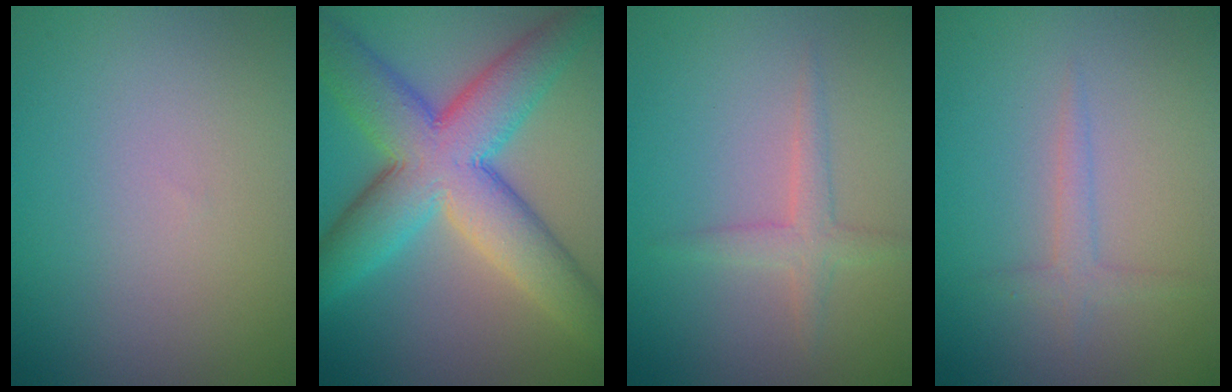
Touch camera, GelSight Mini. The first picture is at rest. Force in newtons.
{"total": 11.1, "press": 11.1, "slide": 0.3}
{"total": 1.9, "press": 1.9, "slide": 0.2}
{"total": 1.4, "press": 1.4, "slide": 0.1}